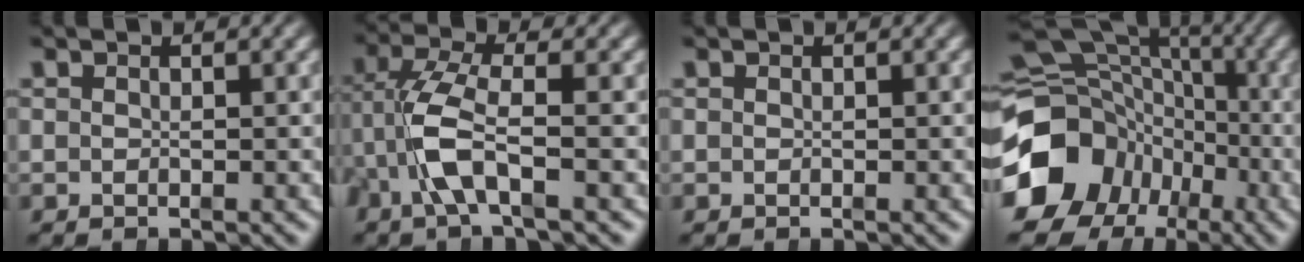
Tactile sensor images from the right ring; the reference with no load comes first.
{"total": 4.7, "force": [-0.6, 1.9, 4.2], "torque": [-0.110, -0.014, -0.005]}
{"total": 0.0}
{"total": 15.0, "force": [-3.1, 12.5, 7.6], "torque": [-0.138, -0.046, -0.042]}